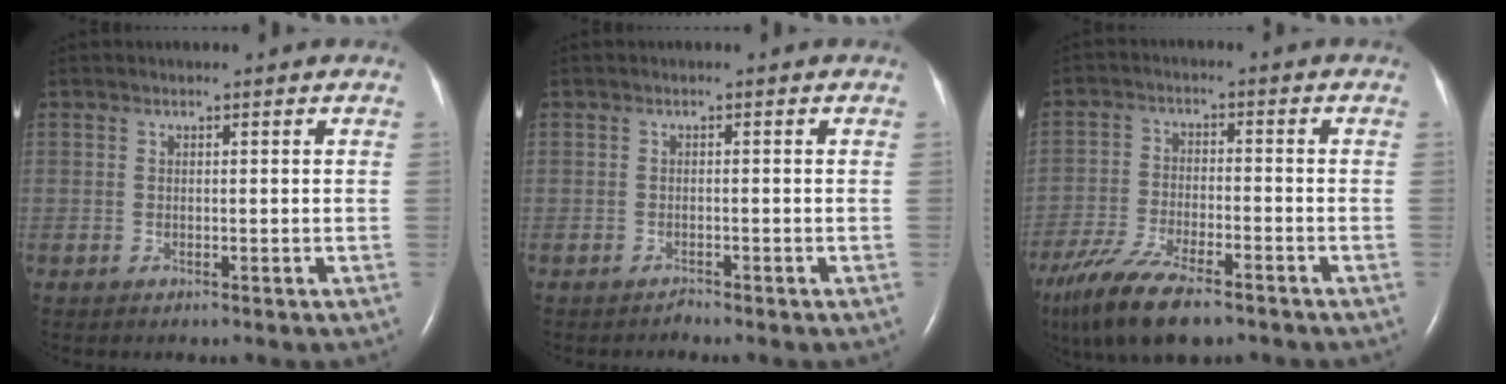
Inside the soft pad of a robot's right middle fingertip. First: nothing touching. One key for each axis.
{"total": 0.6, "fx": -0.6, "fy": 0.0, "fz": -0.1, "tx": -0.001, "ty": -0.003, "tz": -0.011}
{"total": 13.3, "fx": -9.6, "fy": 3.6, "fz": 8.5, "tx": -0.171, "ty": -0.030, "tz": -0.167}